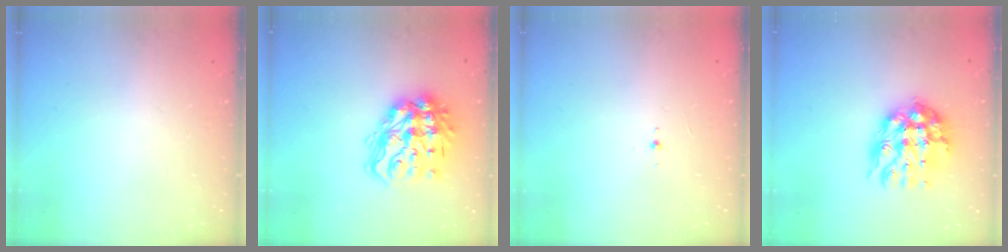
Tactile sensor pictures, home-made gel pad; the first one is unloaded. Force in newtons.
{"total": 17.9, "press": 17.8, "slide": 2.0}
{"total": 2.7, "press": 2.5, "slide": 0.8}
{"total": 15.0, "press": 15.0, "slide": 1.3}